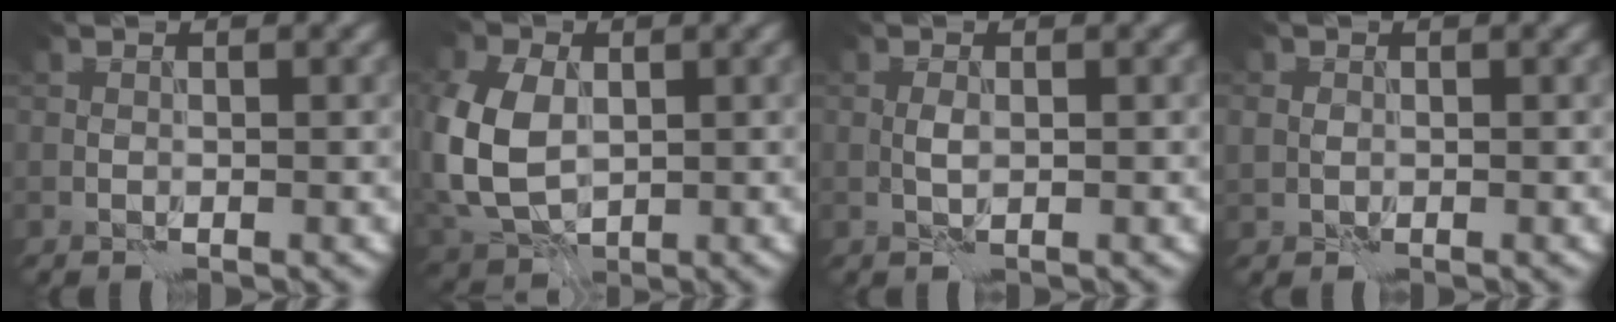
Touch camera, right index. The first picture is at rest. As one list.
[{"total": 8.3, "force": [0.2, 5.9, 5.8], "torque": [-0.154, 0.001, 0.000]}, {"total": 0.6, "force": [0.0, 0.1, 0.6], "torque": [-0.014, 0.001, 0.000]}, {"total": 0.8, "force": [0.0, 0.8, 0.1], "torque": [0.001, -0.003, -0.001]}]